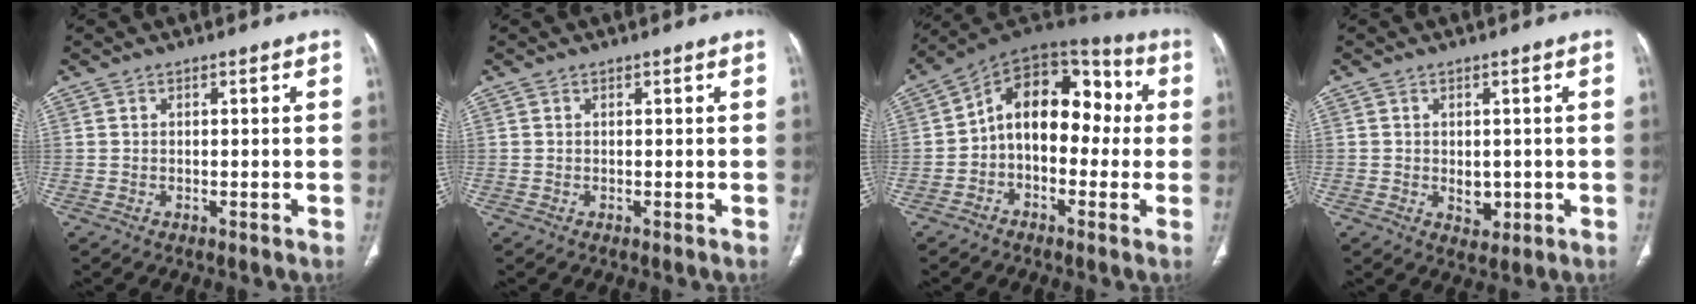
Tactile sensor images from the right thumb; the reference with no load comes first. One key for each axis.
{"total": 0.0}
{"total": 15.8, "fx": 0.0, "fy": 10.4, "fz": 12.0, "tx": -0.134, "ty": 0.055, "tz": -0.016}
{"total": 3.5, "fx": -0.4, "fy": 2.5, "fz": 2.3, "tx": -0.018, "ty": -0.003, "tz": 0.003}